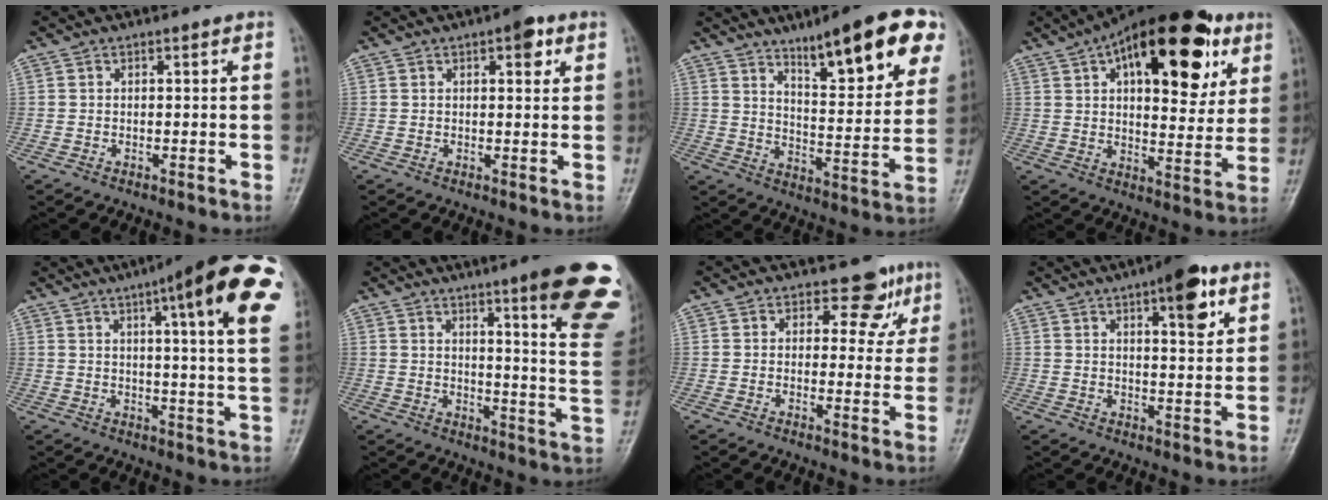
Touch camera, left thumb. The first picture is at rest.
{"total": 3.9, "force": [1.9, 1.7, 2.9], "torque": [-0.025, -0.002, 0.020]}
{"total": 18.1, "force": [10.5, 4.6, 14.0], "torque": [-0.160, -0.044, 0.158]}
{"total": 25.6, "force": [11.2, 11.9, 19.7], "torque": [-0.261, 0.003, 0.165]}
{"total": 21.7, "force": [9.3, 3.8, 19.3], "torque": [-0.240, -0.013, 0.109]}
{"total": 20.7, "force": [12.5, 2.4, 16.3], "torque": [-0.181, -0.070, 0.153]}
{"total": 5.6, "force": [3.6, 4.0, 1.7], "torque": [0.018, -0.017, 0.036]}
{"total": 9.5, "force": [4.9, 3.0, 7.5], "torque": [-0.088, -0.020, 0.065]}